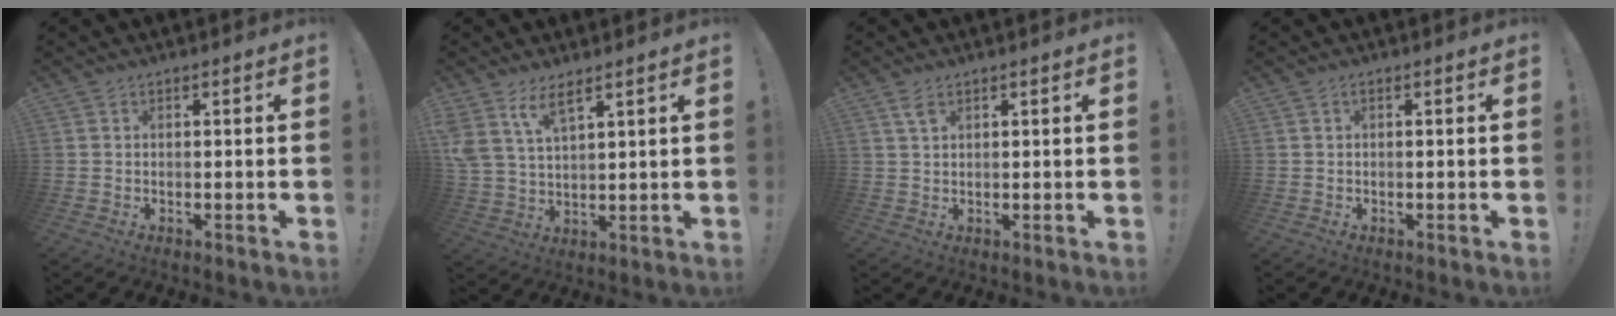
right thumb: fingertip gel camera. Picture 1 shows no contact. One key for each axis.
{"total": 8.1, "fx": 5.6, "fy": 3.0, "fz": 5.1, "tx": -0.117, "ty": -0.016, "tz": 0.106}
{"total": 2.8, "fx": 1.5, "fy": 1.2, "fz": 2.0, "tx": -0.038, "ty": -0.001, "tz": 0.026}
{"total": 0.7, "fx": -0.3, "fy": 0.0, "fz": 0.6, "tx": -0.018, "ty": 0.002, "tz": -0.004}